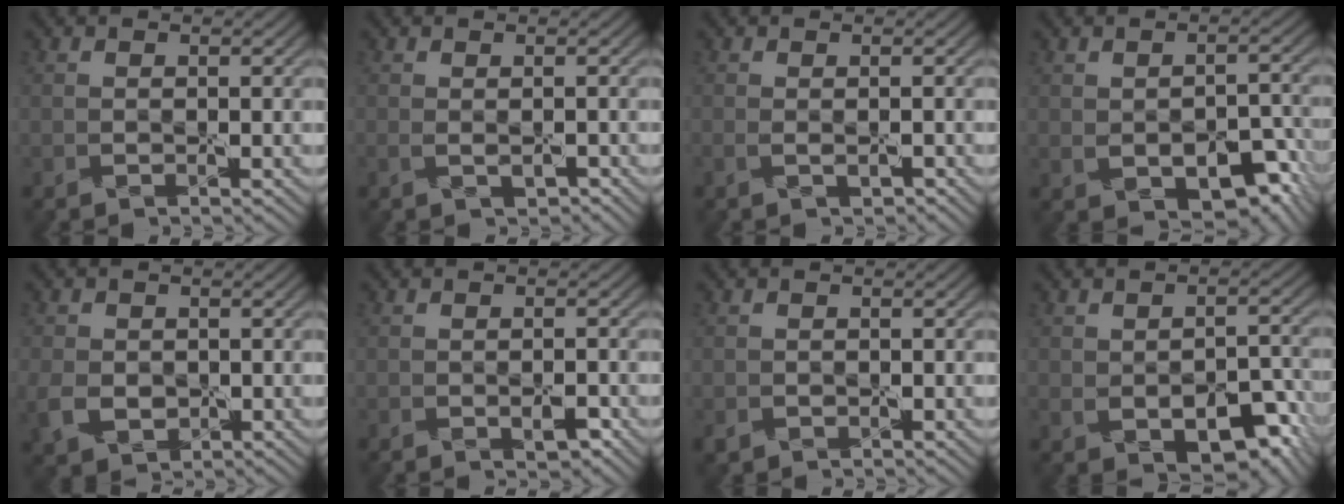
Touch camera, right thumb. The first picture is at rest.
{"total": 1.3, "force": [-0.3, 0.7, 1.1], "torque": [-0.025, -0.009, -0.002]}
{"total": 1.1, "force": [-0.3, 0.4, 0.9], "torque": [-0.024, -0.007, -0.006]}
{"total": 7.2, "force": [-2.7, 4.3, 5.2], "torque": [-0.085, -0.017, -0.028]}
{"total": 4.4, "force": [-0.7, 3.5, 2.6], "torque": [-0.073, -0.014, -0.013]}
{"total": 1.7, "force": [-0.6, 0.9, 1.3], "torque": [-0.020, -0.005, -0.006]}
{"total": 0.9, "force": [-0.2, 0.8, 0.3], "torque": [-0.010, -0.009, -0.004]}
{"total": 7.5, "force": [-2.7, 4.4, 5.4], "torque": [-0.087, -0.022, -0.027]}